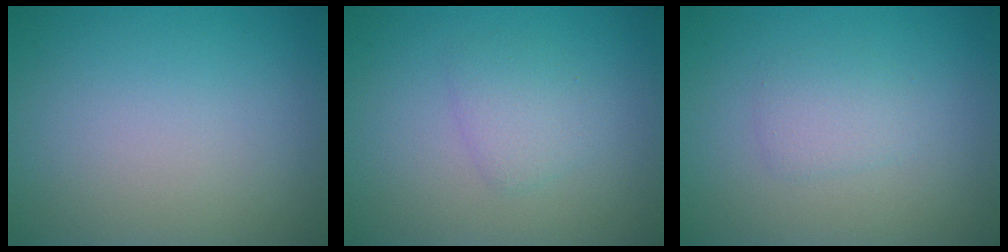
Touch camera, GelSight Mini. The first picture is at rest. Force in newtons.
{"total": 1.8, "press": 1.8, "slide": 0.1}
{"total": 1.5, "press": 1.5, "slide": 0.1}